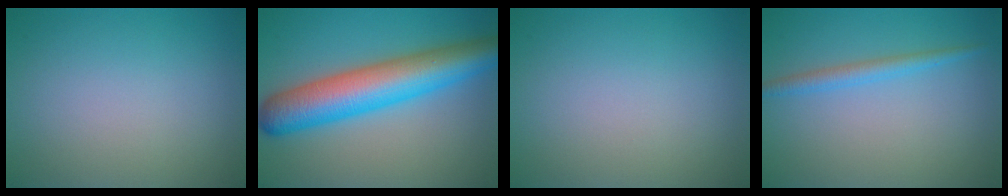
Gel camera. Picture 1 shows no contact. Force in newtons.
{"total": 9.4, "press": 9.4, "slide": 0.2}
{"total": 0.0}
{"total": 1.9, "press": 1.9, "slide": 0.1}